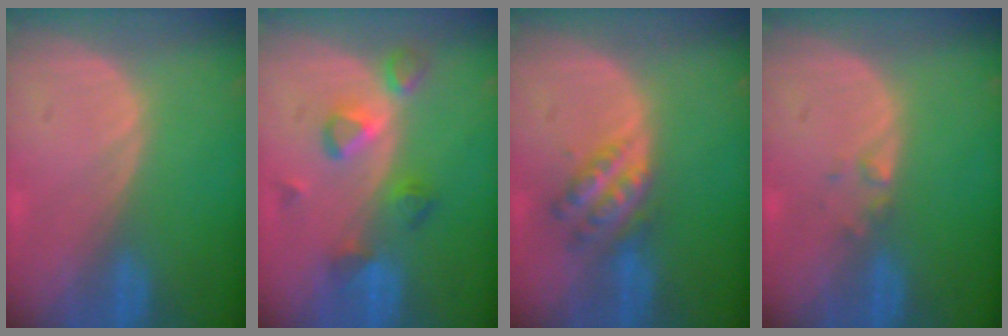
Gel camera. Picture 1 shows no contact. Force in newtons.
{"total": 5.5, "press": 5.5, "slide": 0.7}
{"total": 5.9, "press": 5.1, "slide": 2.8}
{"total": 1.2, "press": 1.2, "slide": 0.1}